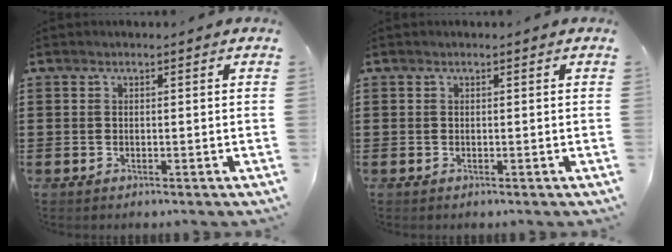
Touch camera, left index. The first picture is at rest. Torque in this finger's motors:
{"motor_torque": [0.00, 0.00, 0.00, 0.00]}